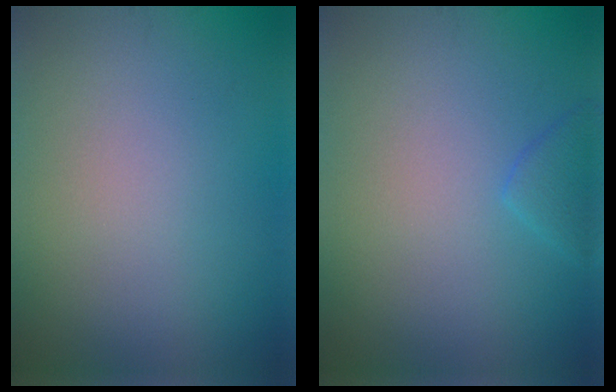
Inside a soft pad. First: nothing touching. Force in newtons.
{"total": 1.7, "press": 1.7, "slide": 0.2}